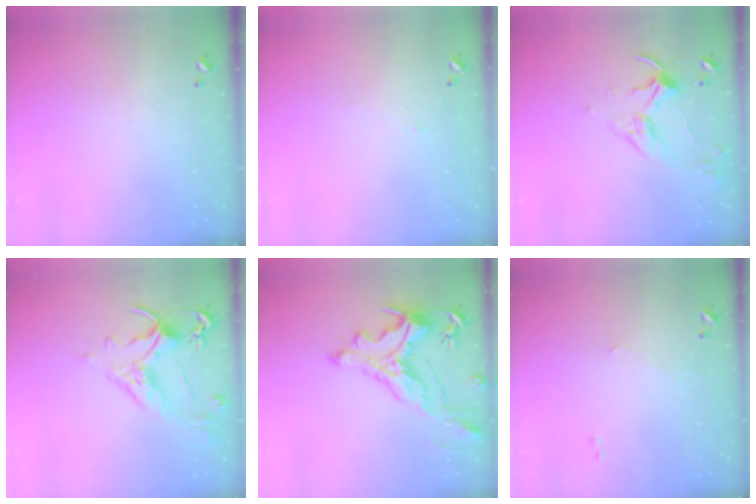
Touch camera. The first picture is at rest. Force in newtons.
{"total": 0.8, "press": 0.6, "slide": 0.6}
{"total": 3.8, "press": 3.8, "slide": 0.3}
{"total": 2.6, "press": 2.2, "slide": 1.3}
{"total": 2.9, "press": 2.6, "slide": 1.5}
{"total": 0.6, "press": 0.2, "slide": 0.5}